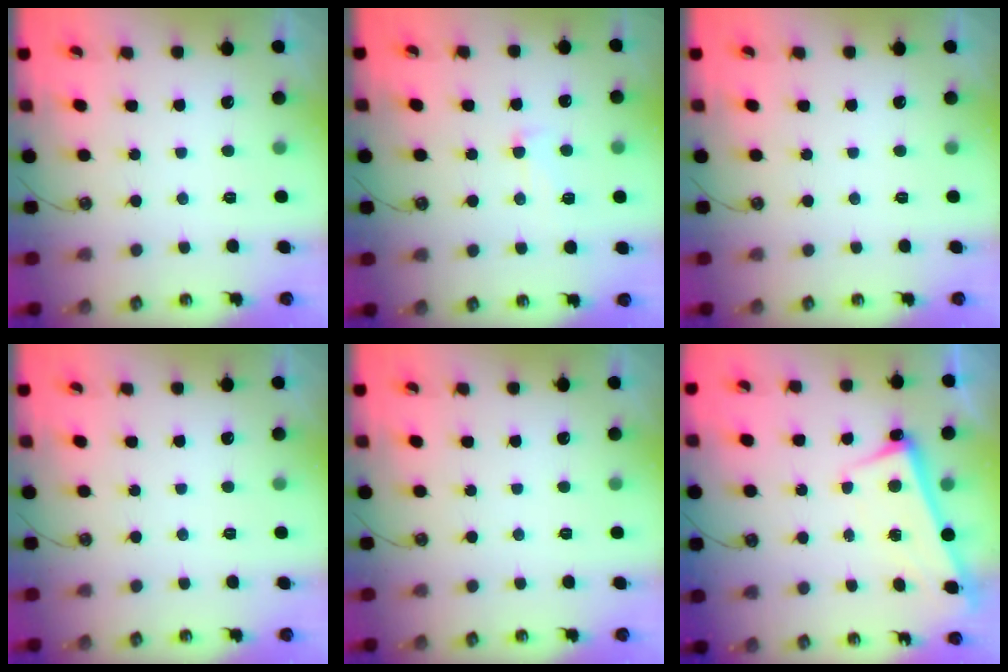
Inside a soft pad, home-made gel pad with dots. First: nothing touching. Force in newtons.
{"total": 2.0, "press": 1.7, "slide": 1.0}
{"total": 0.0}
{"total": 0.0}
{"total": 0.0}
{"total": 2.6, "press": 2.4, "slide": 1.0}